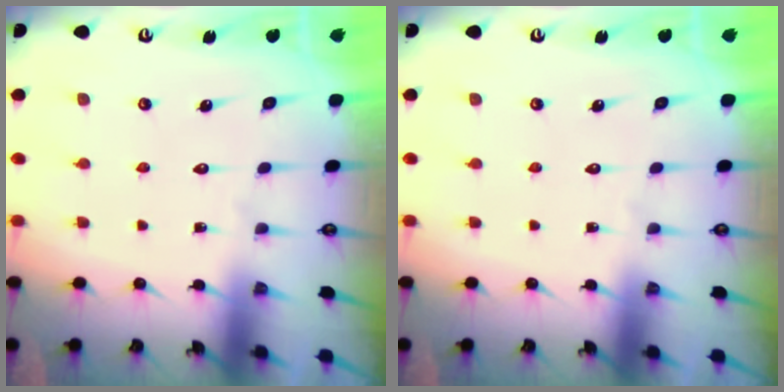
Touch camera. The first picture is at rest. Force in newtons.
{"total": 0.0}